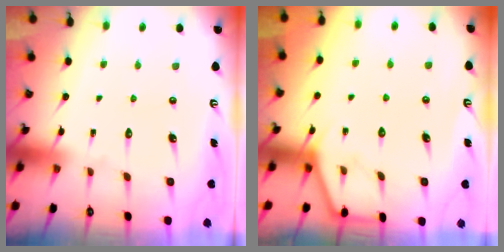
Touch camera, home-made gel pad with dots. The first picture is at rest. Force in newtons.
{"total": 5.5, "press": 5.5, "slide": 0.4}